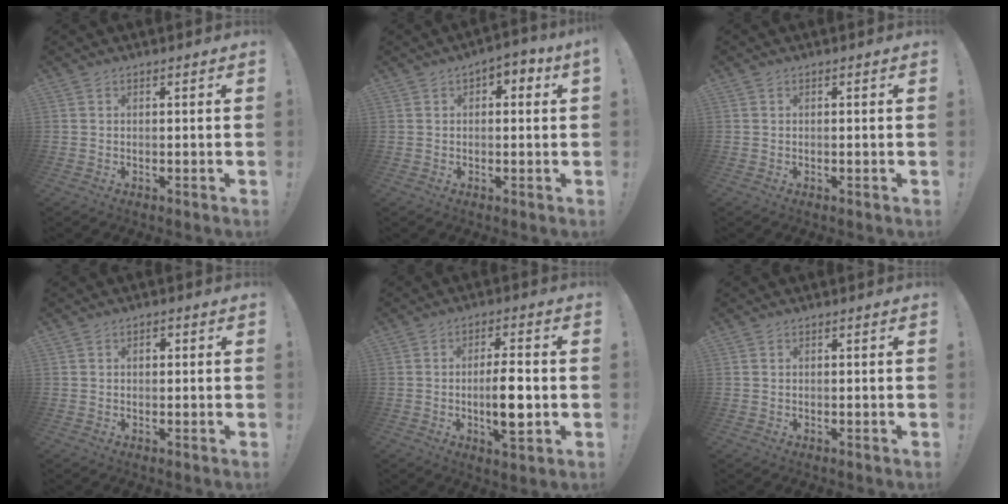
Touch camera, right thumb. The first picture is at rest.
{"total": 3.0, "force": [-0.2, 1.7, 2.5], "torque": [-0.032, 0.009, -0.008]}
{"total": 0.0}
{"total": 1.1, "force": [0.1, 0.8, 0.8], "torque": [-0.012, 0.004, -0.001]}
{"total": 9.4, "force": [-1.7, 2.5, 8.9], "torque": [-0.157, -0.003, -0.035]}
{"total": 0.0}